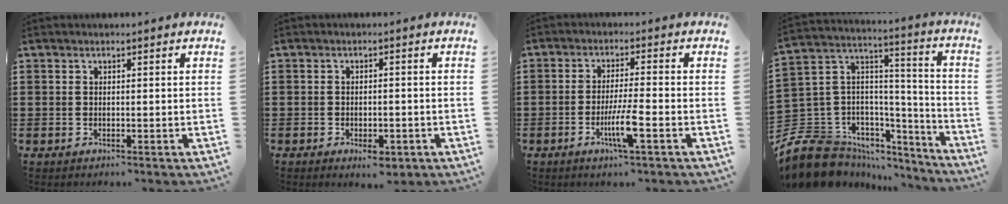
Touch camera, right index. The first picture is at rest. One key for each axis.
{"total": 2.6, "fx": -1.6, "fy": 1.1, "fz": 1.8, "tx": -0.031, "ty": 0.000, "tz": -0.030}
{"total": 5.7, "fx": -2.4, "fy": 0.4, "fz": 5.1, "tx": -0.099, "ty": -0.015, "tz": -0.043}
{"total": 11.4, "fx": -7.7, "fy": 7.5, "fz": 3.6, "tx": -0.115, "ty": -0.001, "tz": -0.149}